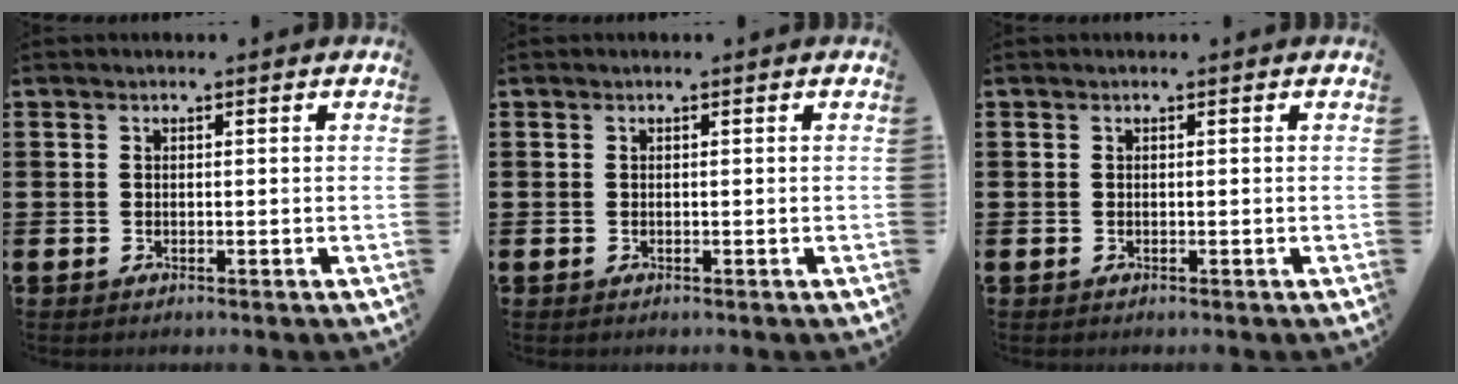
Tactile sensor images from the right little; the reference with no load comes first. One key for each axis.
{"total": 0.0}
{"total": 0.0}